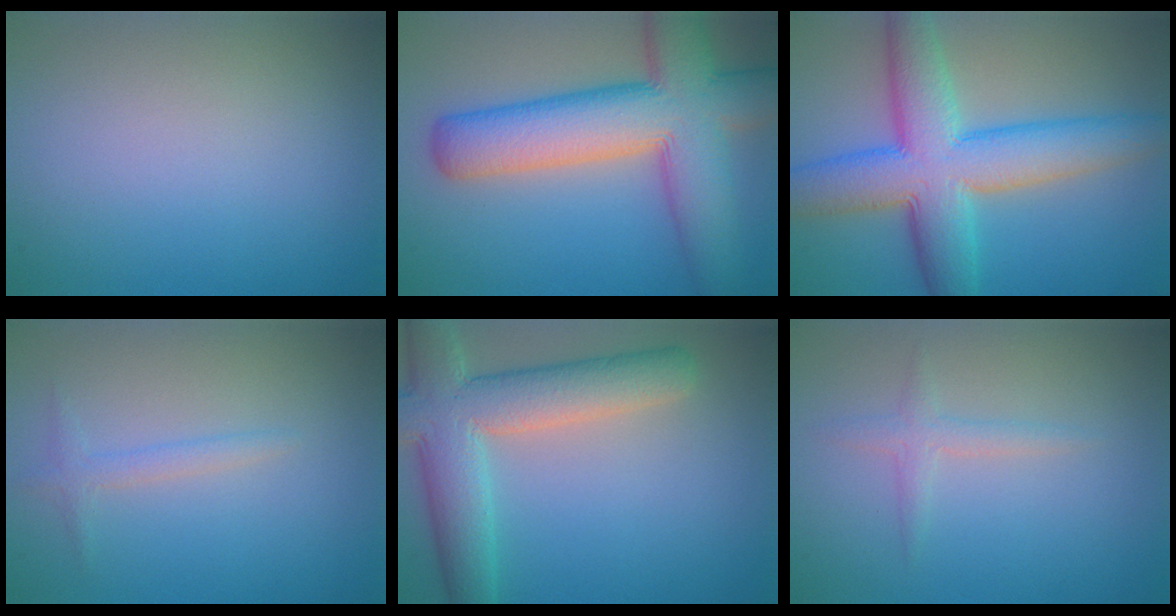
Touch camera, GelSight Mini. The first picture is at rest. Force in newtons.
{"total": 11.9, "press": 11.9, "slide": 0.6}
{"total": 9.7, "press": 9.6, "slide": 0.2}
{"total": 1.3, "press": 1.3, "slide": 0.0}
{"total": 8.0, "press": 8.0, "slide": 0.5}
{"total": 1.5, "press": 1.5, "slide": 0.1}